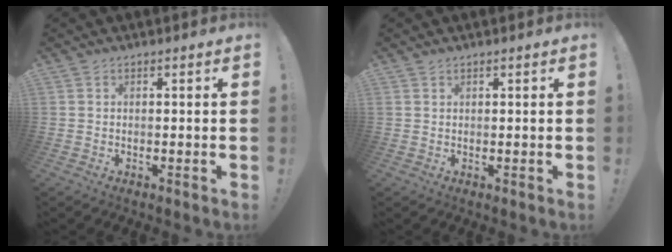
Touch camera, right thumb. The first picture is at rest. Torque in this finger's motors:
{"motor_torque": [-0.20, -0.34, 0.15, -0.09, 0.00]}